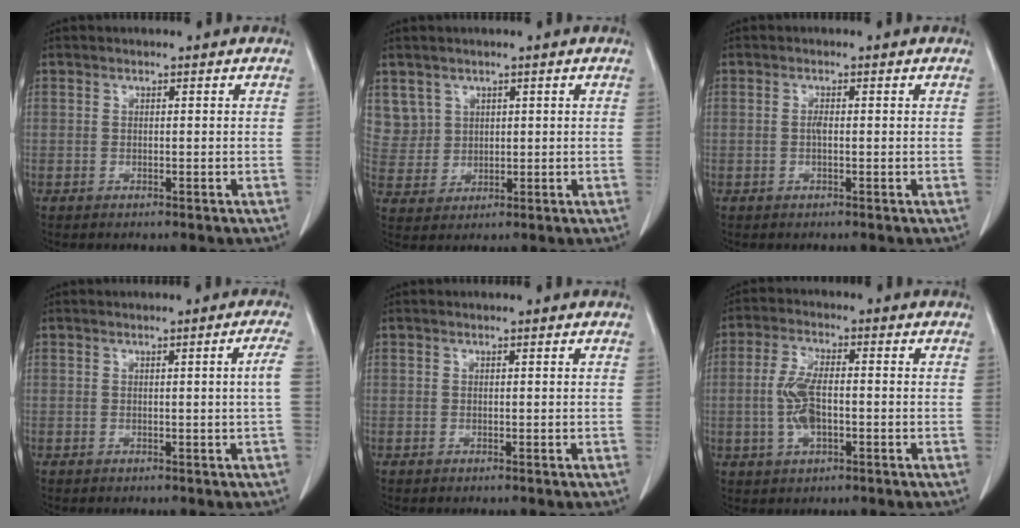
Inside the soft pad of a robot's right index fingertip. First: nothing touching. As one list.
[{"total": 5.1, "force": [2.7, 4.4, -0.1], "torque": [0.007, 0.005, 0.063]}, {"total": 1.0, "force": [-0.1, 0.2, 1.0], "torque": [-0.022, 0.000, -0.002]}, {"total": 2.6, "force": [0.0, -0.7, 2.5], "torque": [-0.033, 0.000, 0.004]}, {"total": 0.0}, {"total": 6.4, "force": [-0.9, 2.4, 5.9], "torque": [-0.130, 0.004, -0.018]}]